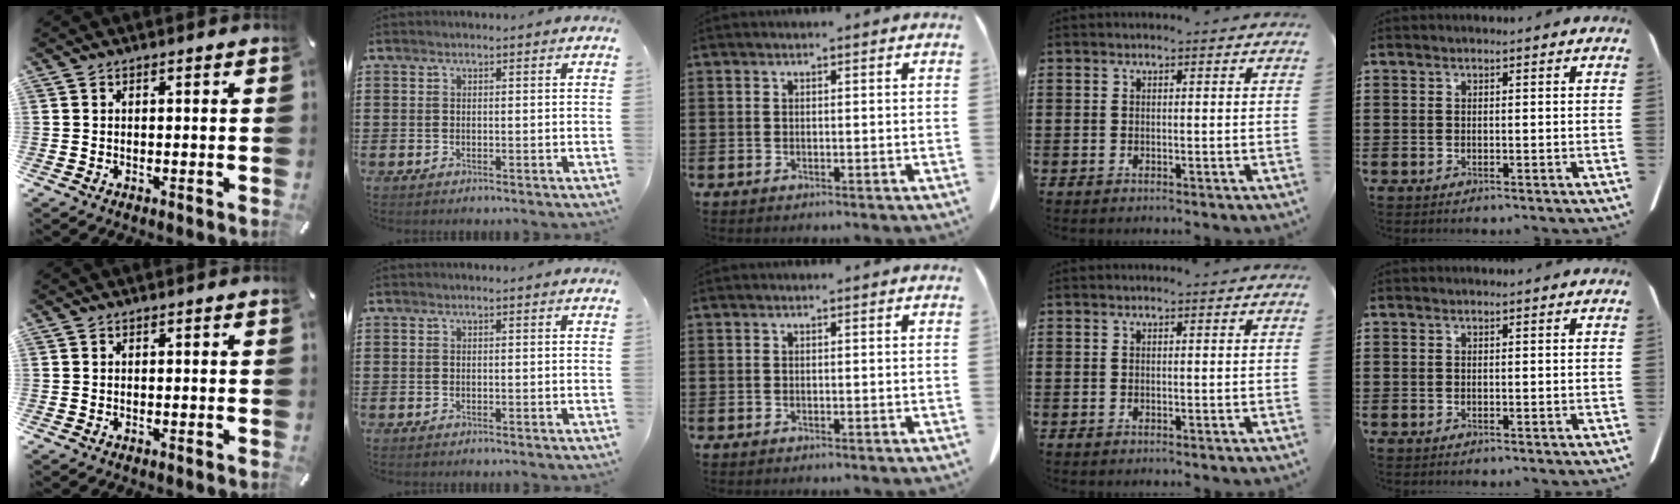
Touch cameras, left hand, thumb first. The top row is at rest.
{}